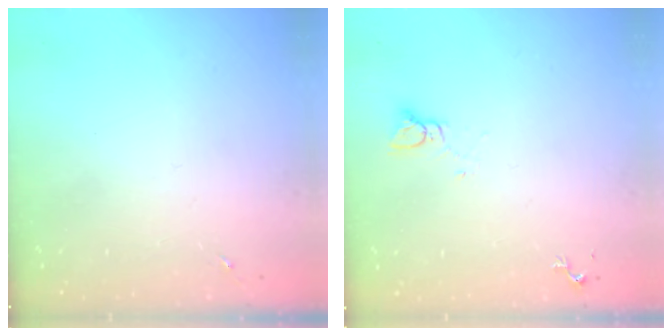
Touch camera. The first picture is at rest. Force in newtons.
{"total": 2.8, "press": 2.8, "slide": 0.1}